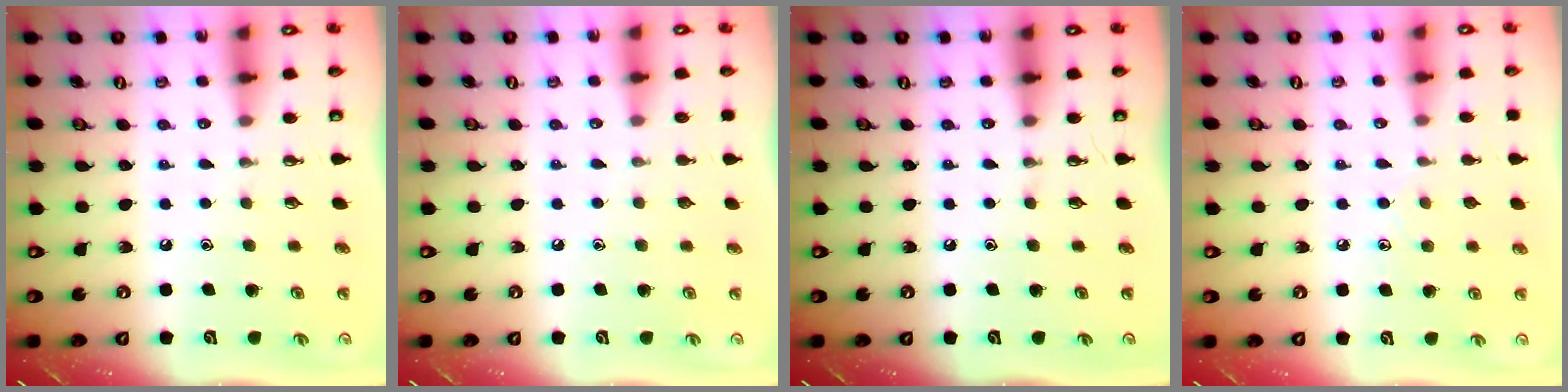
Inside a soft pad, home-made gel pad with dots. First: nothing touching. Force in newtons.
{"total": 0.0}
{"total": 0.0}
{"total": 6.4, "press": 6.4, "slide": 0.6}